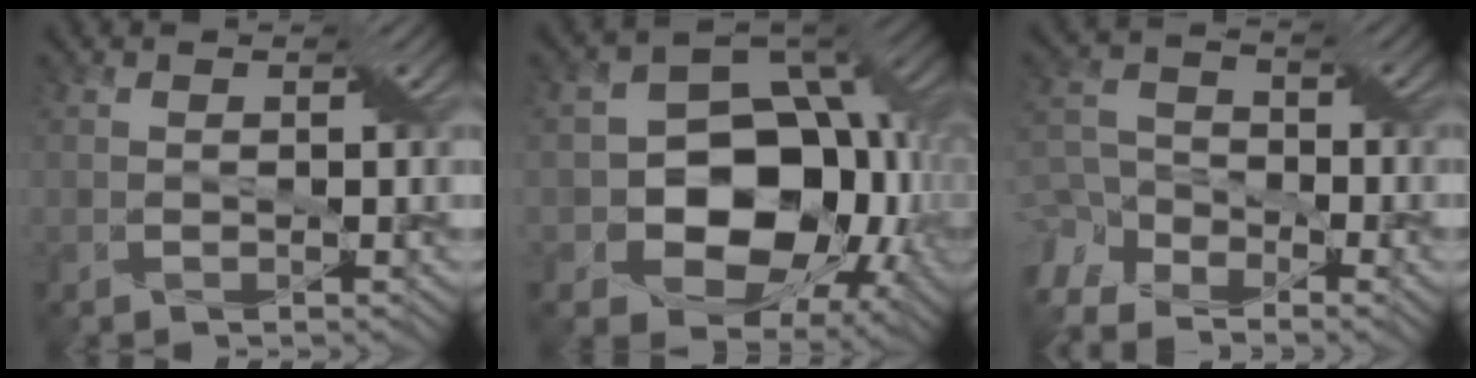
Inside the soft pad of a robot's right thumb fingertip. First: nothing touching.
{"total": 16.5, "force": [-2.8, 12.3, 10.7], "torque": [-0.149, -0.030, -0.042]}
{"total": 8.9, "force": [-6.0, 4.9, 4.4], "torque": [-0.117, -0.017, -0.117]}